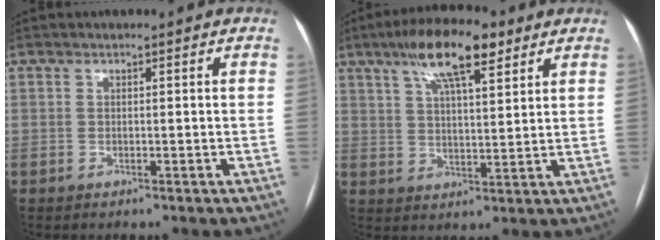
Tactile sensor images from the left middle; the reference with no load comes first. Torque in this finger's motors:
{"motor_torque": [1.34, -0.80, 0.23, 0.05]}